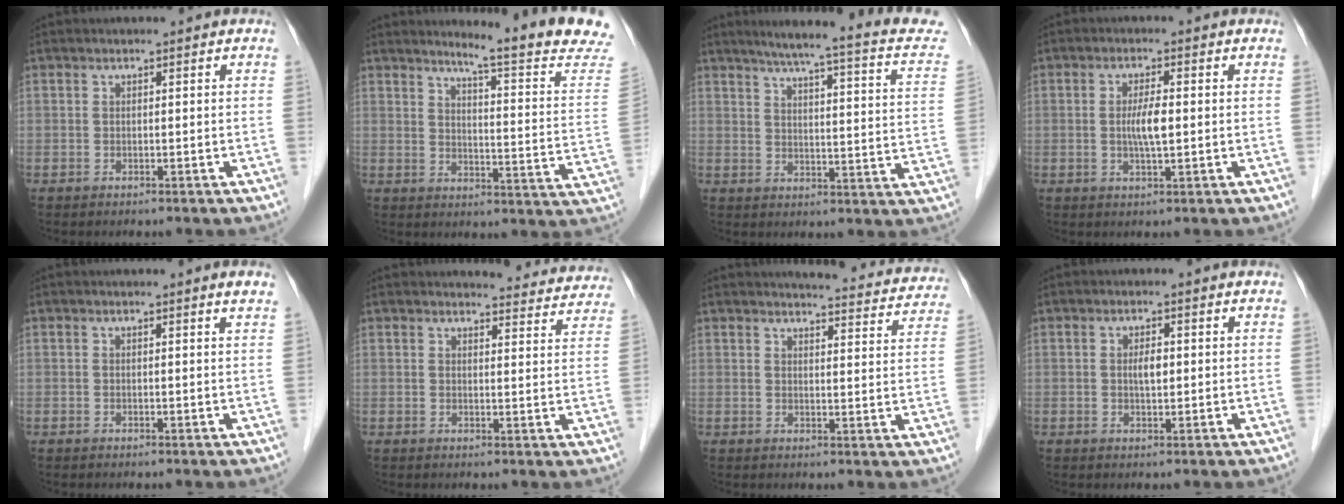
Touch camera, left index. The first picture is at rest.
{"total": 16.4, "force": [14.6, -0.9, 7.4], "torque": [-0.099, -0.083, 0.168]}
{"total": 19.1, "force": [15.7, 1.5, 10.7], "torque": [-0.144, -0.018, 0.176]}
{"total": 3.7, "force": [-0.1, 0.6, 3.6], "torque": [-0.071, -0.002, -0.002]}
{"total": 0.9, "force": [0.7, -0.2, 0.6], "torque": [-0.018, -0.005, 0.011]}
{"total": 11.1, "force": [10.9, 1.8, 1.2], "torque": [0.014, -0.028, 0.100]}
{"total": 14.9, "force": [14.4, 2.2, 3.4], "torque": [-0.018, -0.041, 0.143]}
{"total": 2.1, "force": [0.2, 0.8, 1.9], "torque": [-0.036, 0.001, 0.005]}